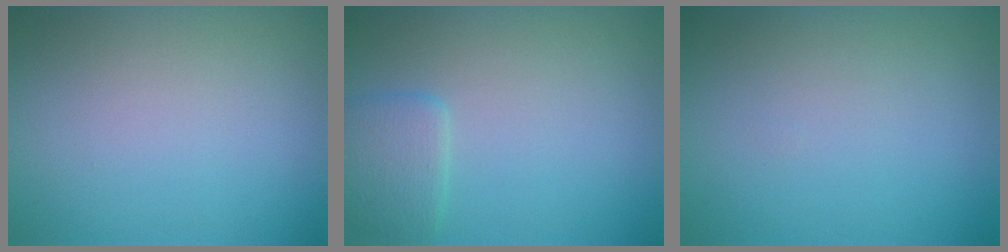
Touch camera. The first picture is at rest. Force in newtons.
{"total": 2.3, "press": 2.3, "slide": 0.2}
{"total": 0.0}